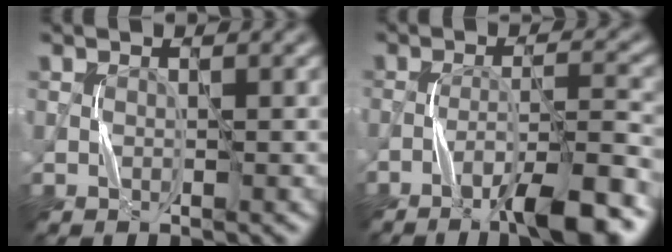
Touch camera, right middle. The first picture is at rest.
{"total": 7.3, "force": [-4.8, 1.0, 5.4], "torque": [-0.080, 0.011, -0.075]}